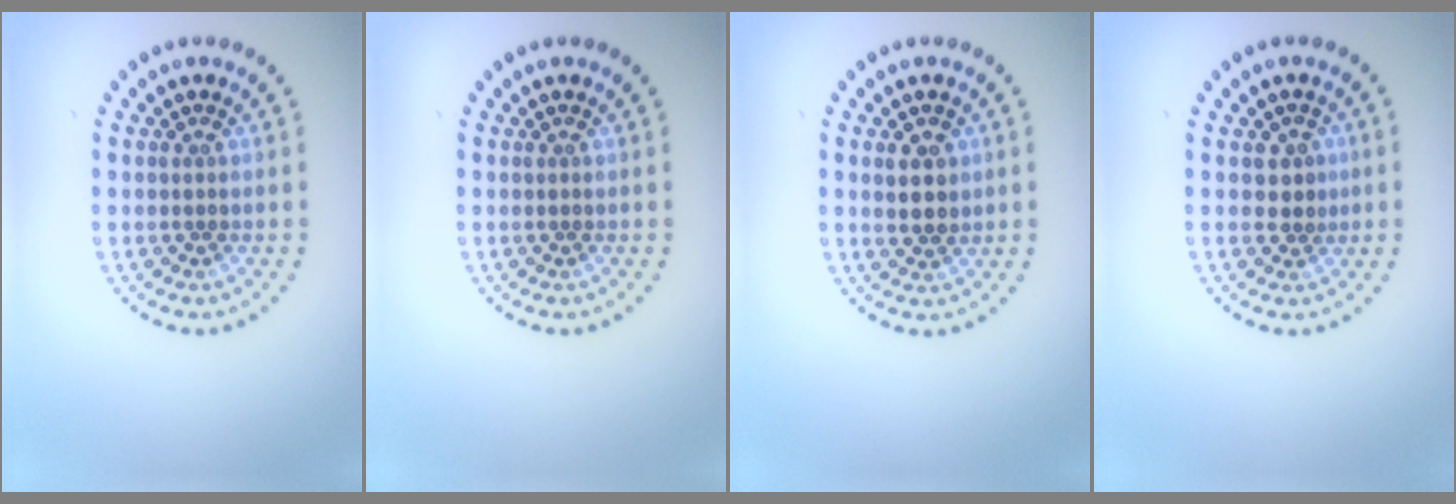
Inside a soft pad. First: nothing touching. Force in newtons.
{"total": 0.0}
{"total": 2.3, "press": 2.2, "slide": 0.6}
{"total": 1.7, "press": 1.6, "slide": 0.8}